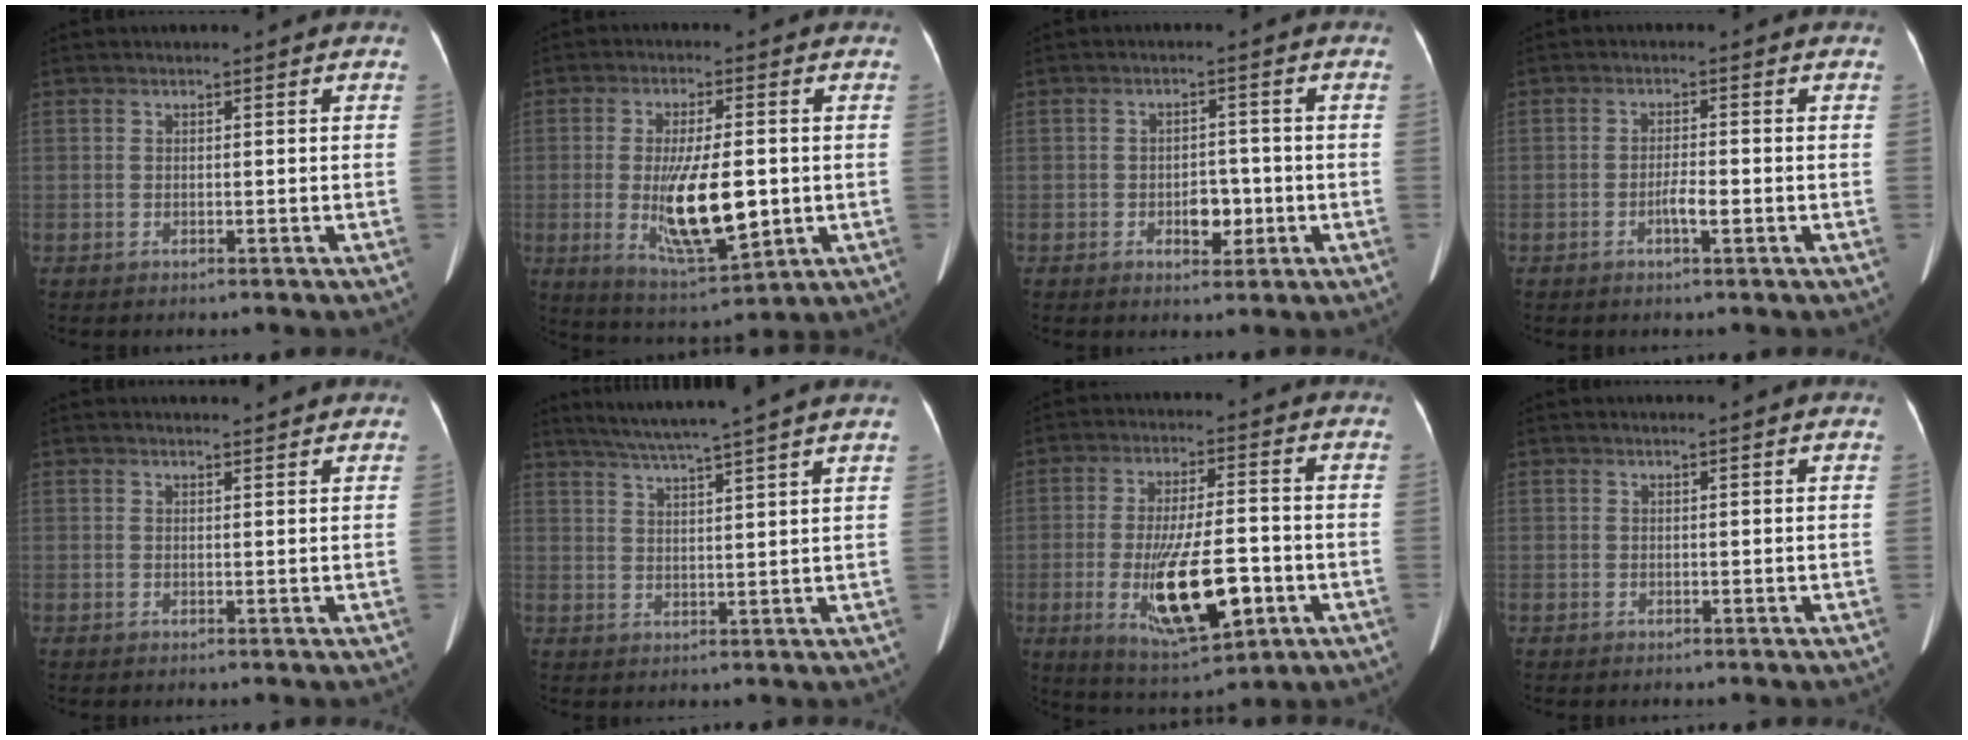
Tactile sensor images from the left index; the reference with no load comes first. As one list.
[{"total": 11.9, "force": [-1.2, 3.3, 11.4], "torque": [-0.210, -0.020, -0.009]}, {"total": 3.8, "force": [-1.2, 2.3, 2.8], "torque": [-0.039, 0.003, -0.013]}, {"total": 2.5, "force": [-0.9, 0.4, 2.2], "torque": [-0.041, 0.001, -0.017]}, {"total": 3.1, "force": [3.0, 0.4, 0.6], "torque": [-0.013, 0.006, 0.035]}, {"total": 12.2, "force": [10.3, -1.6, 6.3], "torque": [-0.106, 0.013, 0.141]}, {"total": 13.5, "force": [-3.7, 3.7, 12.5], "torque": [-0.227, -0.018, -0.050]}, {"total": 1.4, "force": [1.3, -0.1, 0.5], "torque": [-0.012, 0.011, 0.019]}]